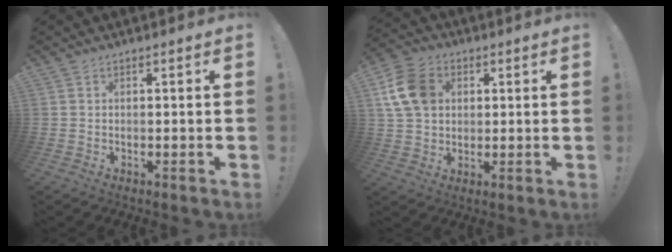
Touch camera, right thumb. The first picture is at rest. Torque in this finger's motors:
{"motor_torque": [1.05, 1.23, 0.12, 0.15, 0.05]}